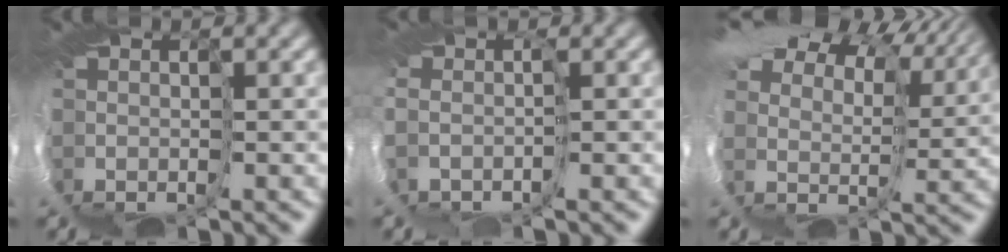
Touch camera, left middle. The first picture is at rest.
{"total": 1.8, "force": [-0.1, -1.7, -0.3], "torque": [0.001, -0.010, 0.026]}
{"total": 13.5, "force": [11.3, 5.0, 5.4], "torque": [-0.137, 0.032, 0.223]}